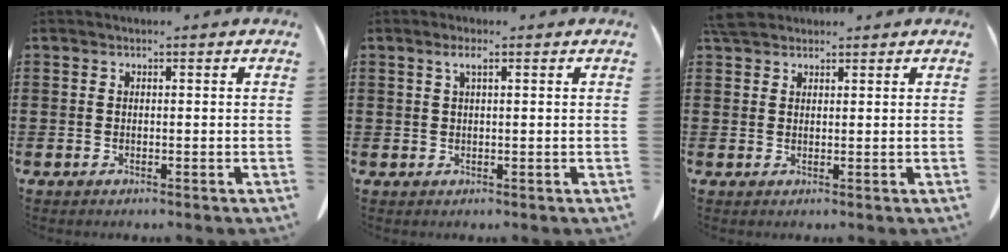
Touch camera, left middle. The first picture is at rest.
{"total": 1.8, "force": [0.7, 0.3, 1.6], "torque": [-0.033, 0.003, 0.013]}
{"total": 3.3, "force": [2.8, 1.2, 1.3], "torque": [-0.034, 0.002, 0.056]}